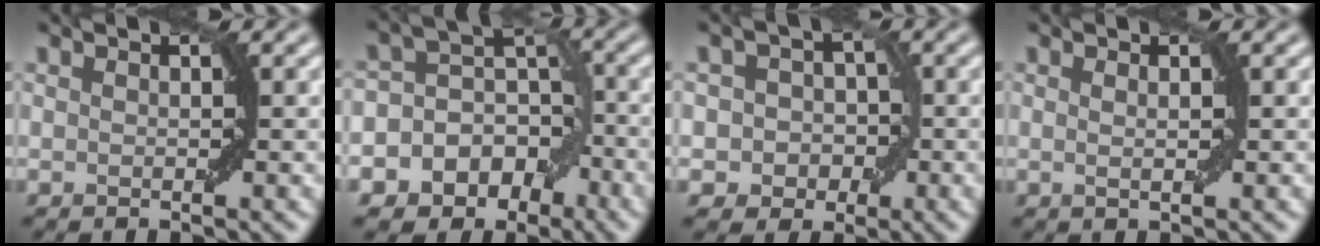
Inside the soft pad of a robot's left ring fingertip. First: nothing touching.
{"total": 10.5, "force": [-5.2, 8.5, 3.1], "torque": [-0.045, 0.005, -0.096]}
{"total": 3.7, "force": [-0.5, 3.5, 1.3], "torque": [0.009, 0.015, -0.025]}
{"total": 0.8, "force": [0.3, 0.1, 0.8], "torque": [-0.014, 0.002, 0.004]}